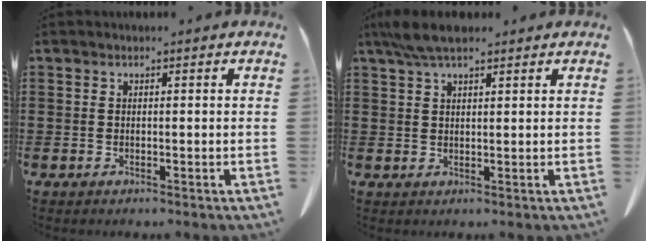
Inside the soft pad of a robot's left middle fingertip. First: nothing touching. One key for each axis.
{"total": 4.8, "fx": 3.5, "fy": 1.3, "fz": 2.9, "tx": -0.067, "ty": -0.001, "tz": 0.067}